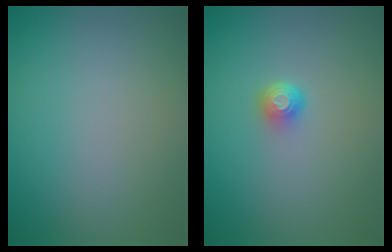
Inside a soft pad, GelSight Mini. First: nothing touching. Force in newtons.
{"total": 1.6, "press": 1.2, "slide": 1.1}